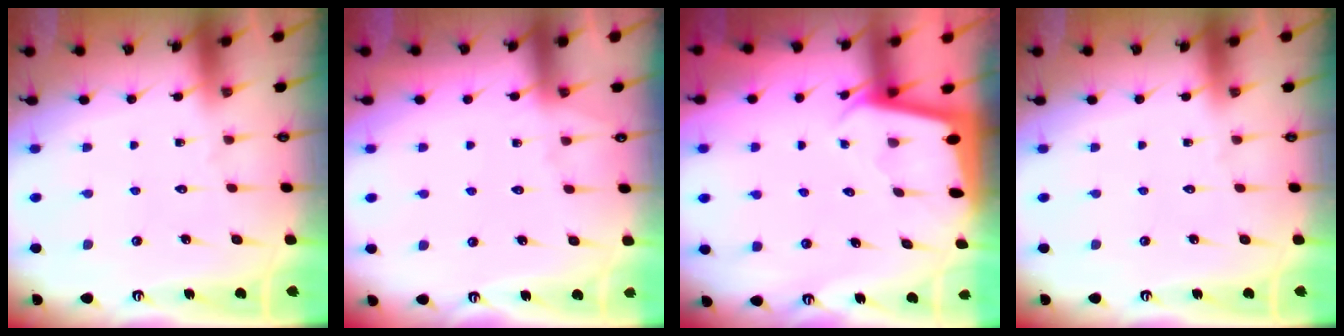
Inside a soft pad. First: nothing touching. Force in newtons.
{"total": 3.3, "press": 3.2, "slide": 0.5}
{"total": 2.1, "press": 2.1, "slide": 0.1}
{"total": 0.0}